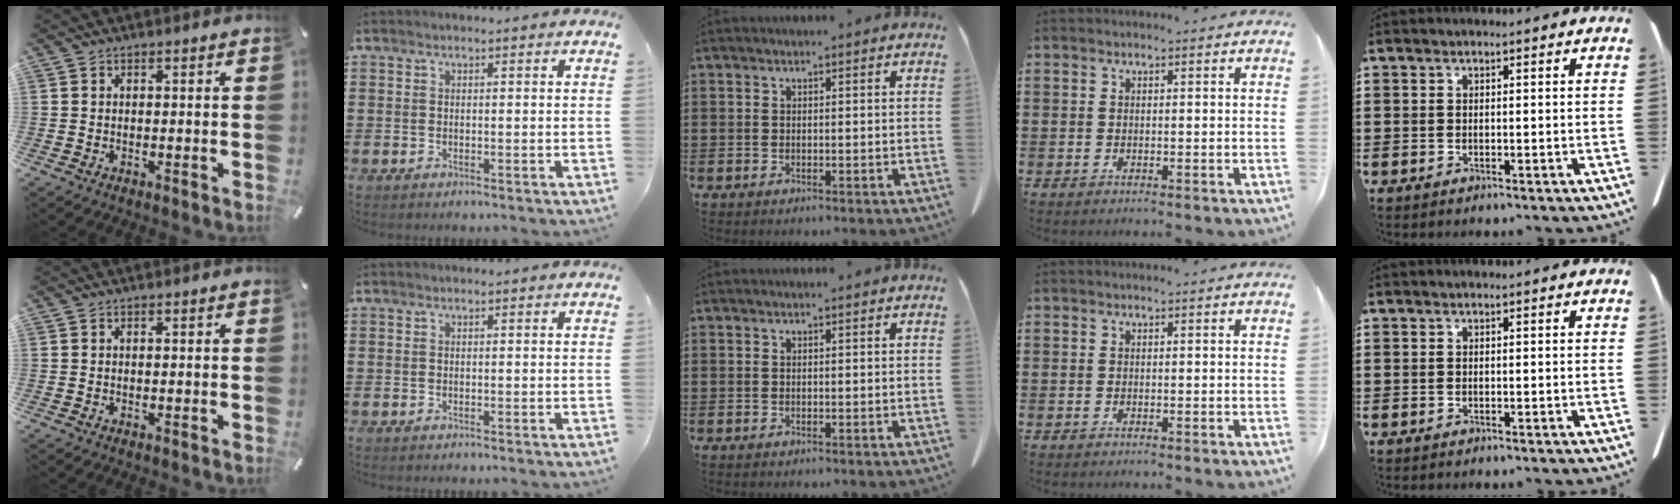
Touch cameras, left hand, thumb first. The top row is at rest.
{}